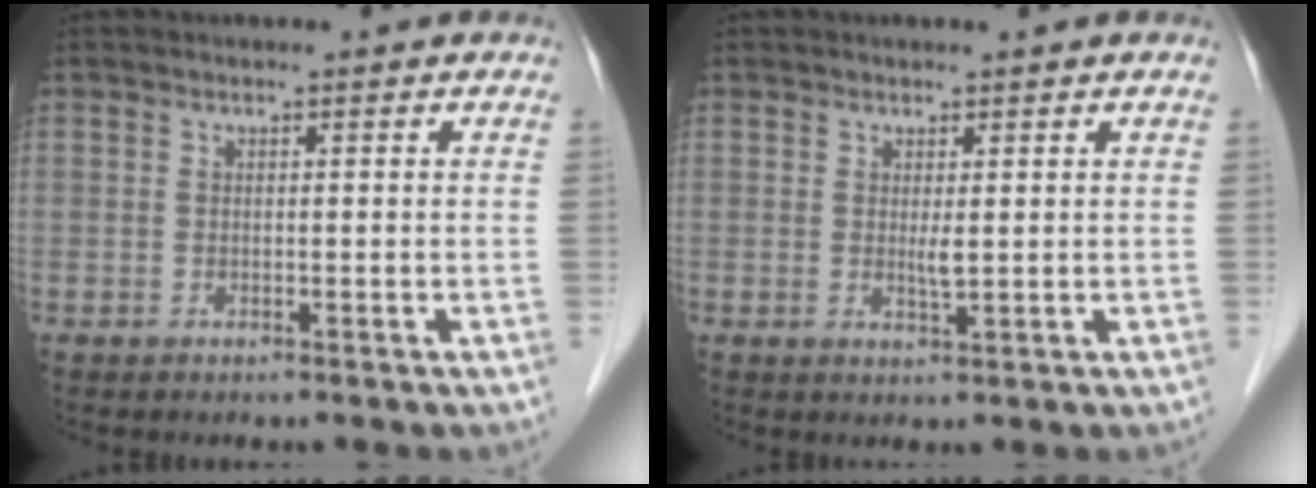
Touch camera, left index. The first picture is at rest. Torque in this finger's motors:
{"motor_torque": [0.31, 0.18, 0.06, 0.02]}